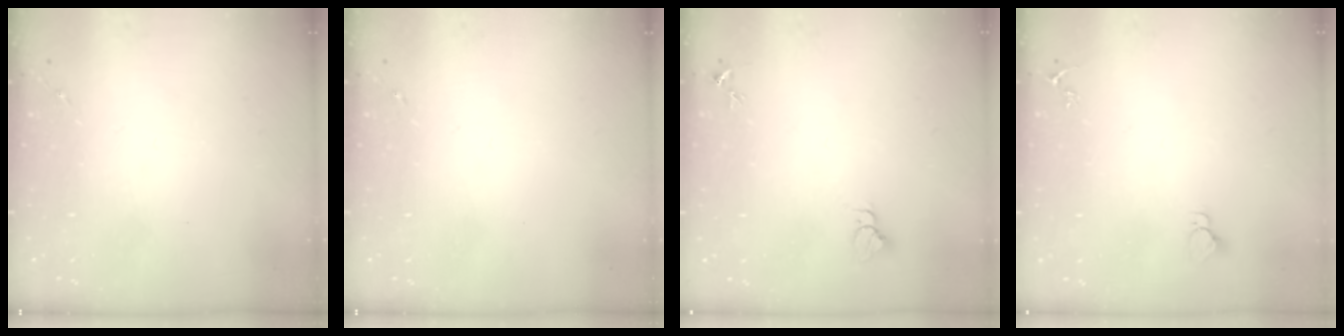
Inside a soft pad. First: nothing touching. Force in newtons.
{"total": 0.0}
{"total": 2.7, "press": 2.7, "slide": 0.1}
{"total": 2.9, "press": 2.9, "slide": 0.1}